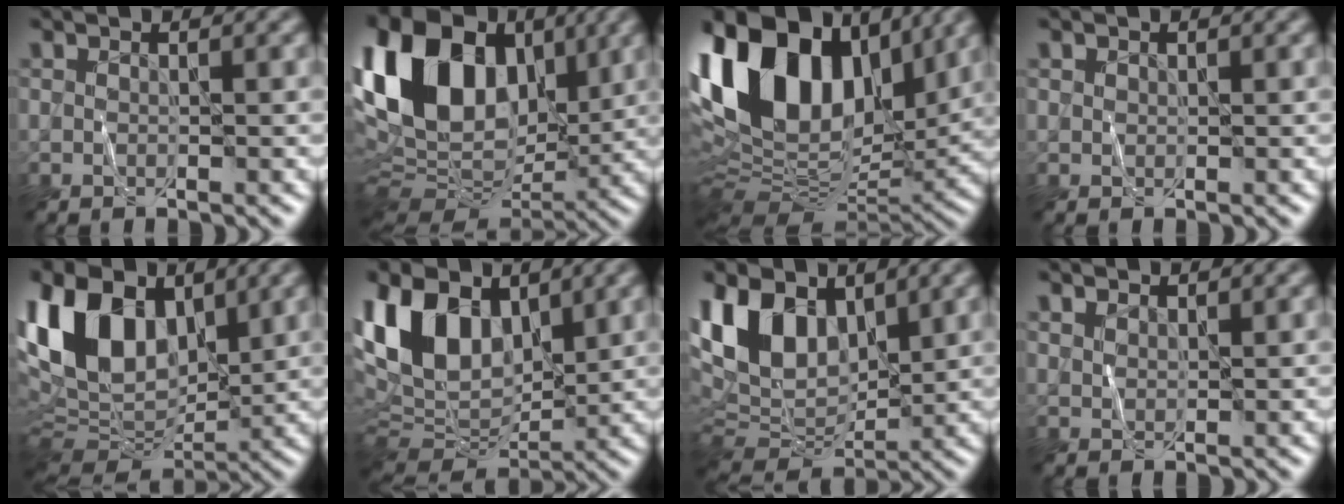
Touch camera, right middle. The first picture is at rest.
{"total": 17.7, "force": [5.2, 11.9, 12.1], "torque": [-0.245, 0.027, 0.087]}
{"total": 18.1, "force": [6.5, 11.1, 12.8], "torque": [-0.252, 0.032, 0.099]}
{"total": 0.6, "force": [0.3, 0.5, 0.1], "torque": [0.002, 0.000, 0.006]}
{"total": 13.9, "force": [5.0, 9.0, 9.4], "torque": [-0.208, 0.020, 0.083]}
{"total": 12.2, "force": [4.9, 8.0, 7.8], "torque": [-0.175, 0.018, 0.080]}
{"total": 10.3, "force": [4.5, 6.7, 6.4], "torque": [-0.143, 0.009, 0.074]}
{"total": 1.3, "force": [1.1, 0.6, 0.3], "torque": [-0.009, 0.000, 0.025]}